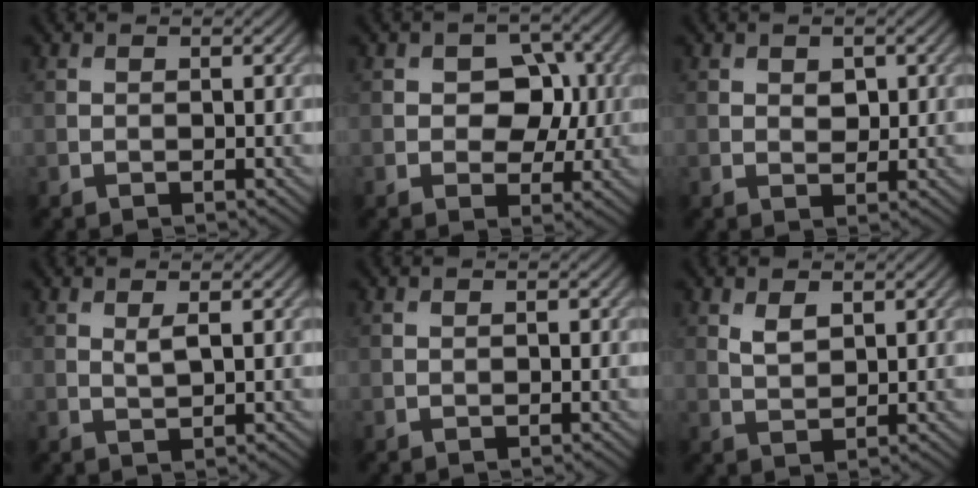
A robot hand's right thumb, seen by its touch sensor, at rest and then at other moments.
{"total": 5.4, "force": [0.4, 4.1, 3.6], "torque": [-0.047, -0.002, -0.007]}
{"total": 1.8, "force": [0.6, 1.2, 1.1], "torque": [-0.020, -0.005, 0.010]}
{"total": 1.5, "force": [0.7, 0.3, 1.3], "torque": [-0.029, -0.003, 0.015]}
{"total": 0.0}
{"total": 2.4, "force": [1.2, 1.2, 1.6], "torque": [-0.037, -0.003, 0.029]}